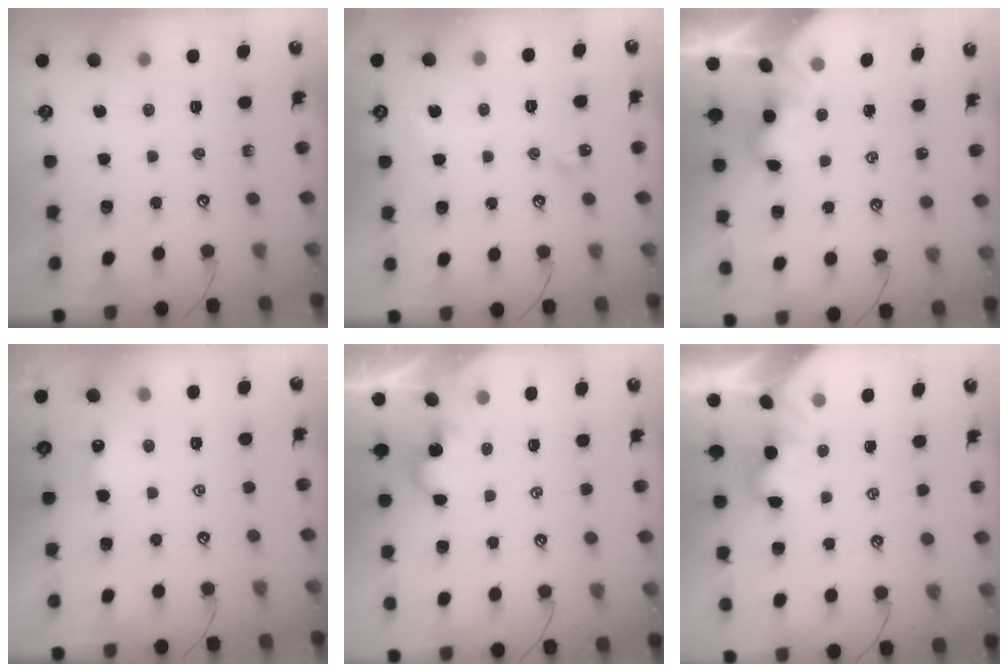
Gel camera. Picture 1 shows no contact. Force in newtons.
{"total": 6.1, "press": 6.1, "slide": 0.2}
{"total": 2.3, "press": 2.3, "slide": 0.3}
{"total": 1.8, "press": 1.8, "slide": 0.3}
{"total": 2.9, "press": 2.9, "slide": 0.2}
{"total": 1.9, "press": 1.9, "slide": 0.5}